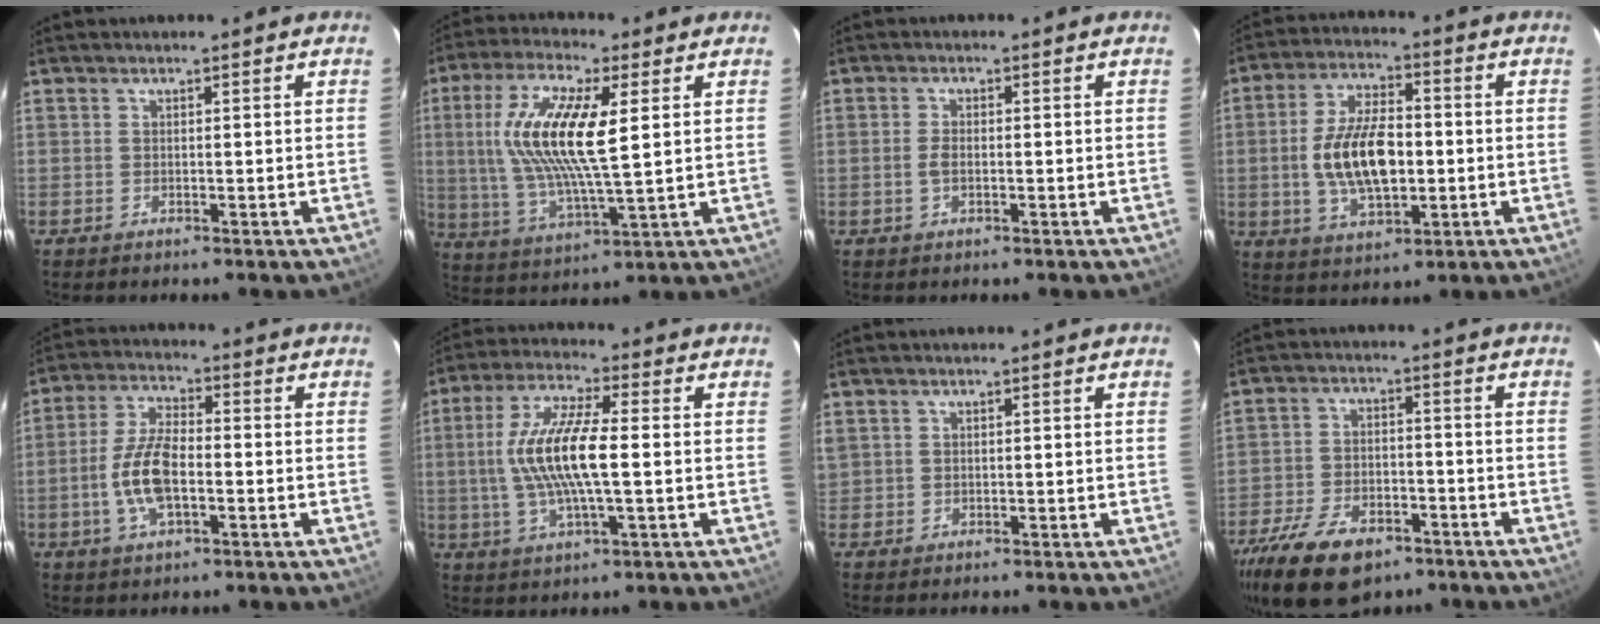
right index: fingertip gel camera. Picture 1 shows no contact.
{"total": 16.0, "force": [3.4, 4.3, 15.0], "torque": [-0.290, 0.004, 0.066]}
{"total": 2.1, "force": [-0.5, 1.2, 1.6], "torque": [-0.036, 0.001, -0.010]}
{"total": 13.3, "force": [-1.2, 6.5, 11.6], "torque": [-0.229, 0.003, -0.018]}
{"total": 9.5, "force": [-2.4, 4.1, 8.3], "torque": [-0.174, 0.005, -0.045]}
{"total": 13.0, "force": [-0.3, 2.8, 12.7], "torque": [-0.252, 0.003, -0.007]}
{"total": 1.6, "force": [0.5, 1.5, 0.3], "torque": [0.003, 0.003, 0.008]}
{"total": 16.3, "force": [-10.3, 8.8, 9.0], "torque": [-0.209, -0.016, -0.174]}